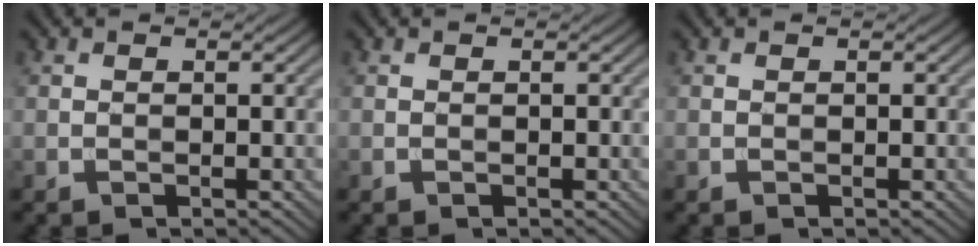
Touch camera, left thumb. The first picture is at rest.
{"total": 0.0}
{"total": 0.0}